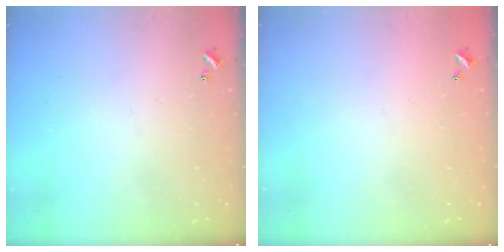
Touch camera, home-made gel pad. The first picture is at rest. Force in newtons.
{"total": 2.9, "press": 2.9, "slide": 0.1}